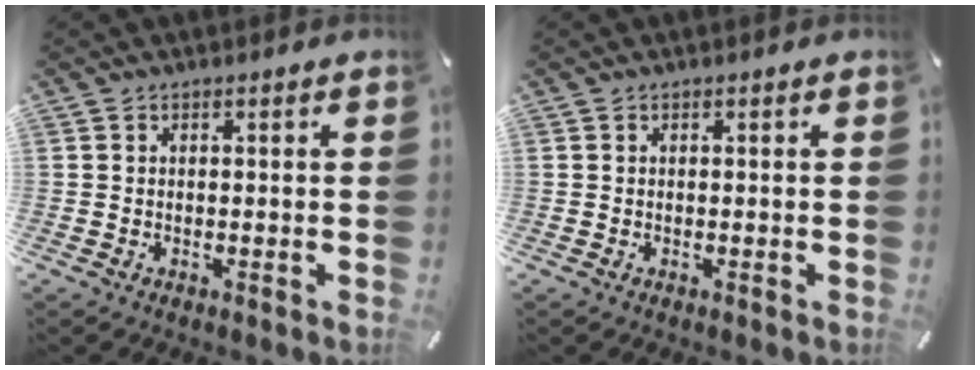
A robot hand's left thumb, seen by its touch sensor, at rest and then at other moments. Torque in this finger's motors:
{"motor_torque": [-0.02, 0.18, -0.04, -0.02, 0.00]}